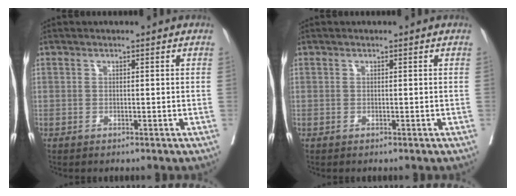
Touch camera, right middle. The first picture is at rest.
{"total": 0.0}